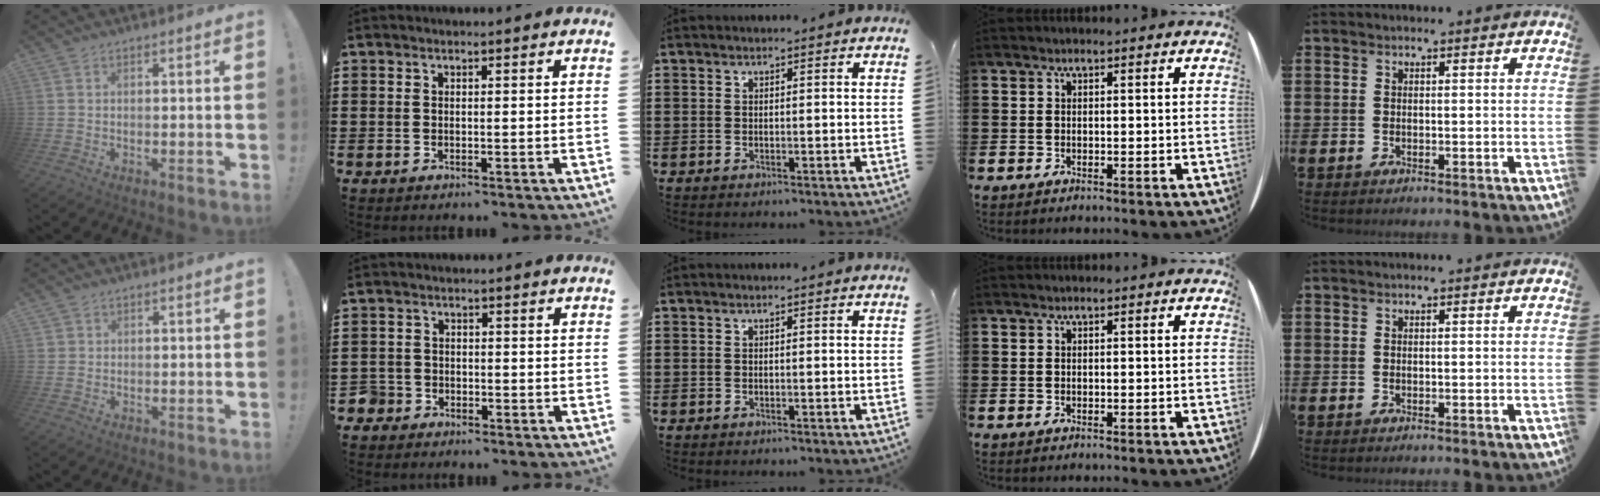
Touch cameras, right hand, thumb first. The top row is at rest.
{"thumb": {"total": 1.4, "force": [0.8, 1.2, 0.2], "torque": [-0.001, -0.002, 0.014]}, "index": {"total": 2.3, "force": [-1.8, 1.4, 0.0], "torque": [-0.014, -0.002, -0.044]}}